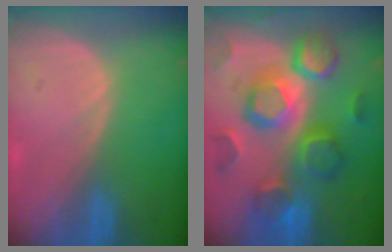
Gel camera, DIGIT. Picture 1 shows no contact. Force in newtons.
{"total": 12.4, "press": 12.4, "slide": 1.0}